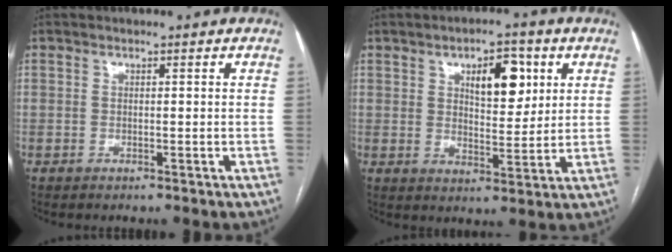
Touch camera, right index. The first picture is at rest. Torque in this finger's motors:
{"motor_torque": [0.20, 0.13, 0.31, 0.06]}